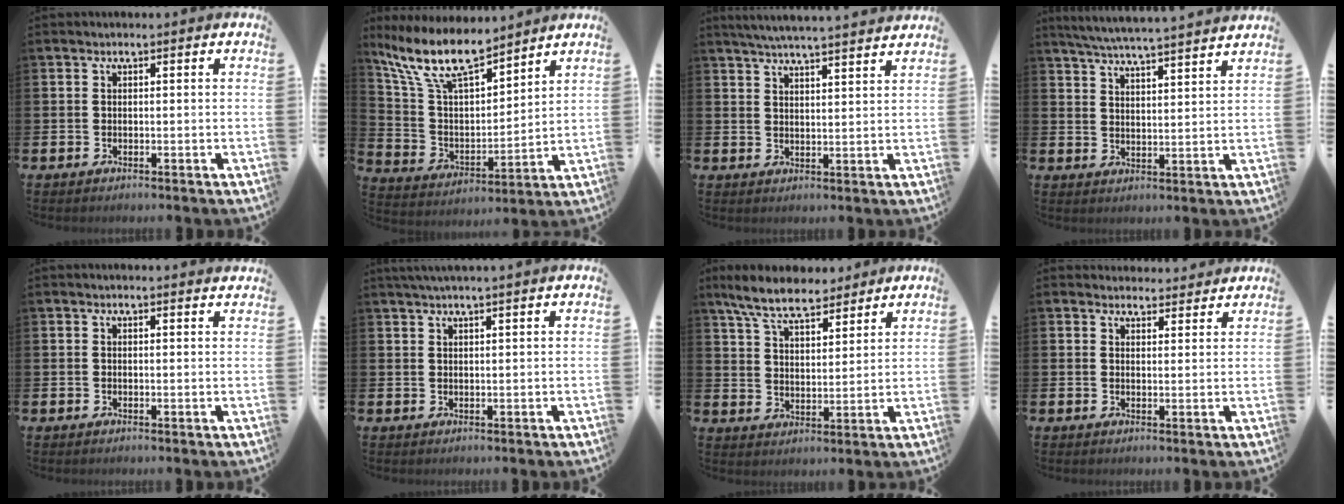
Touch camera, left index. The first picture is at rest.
{"total": 11.0, "force": [9.2, 2.8, 5.4], "torque": [-0.148, -0.045, 0.164]}
{"total": 5.2, "force": [5.1, -0.6, 1.0], "torque": [-0.037, -0.025, 0.091]}
{"total": 5.7, "force": [5.6, -0.5, 1.2], "torque": [-0.042, -0.037, 0.098]}
{"total": 0.8, "force": [0.8, 0.0, 0.1], "torque": [0.009, -0.005, 0.013]}
{"total": 2.0, "force": [1.9, -0.4, 0.7], "torque": [-0.017, -0.002, 0.036]}
{"total": 8.3, "force": [7.4, 2.2, 3.1], "torque": [-0.091, -0.021, 0.137]}
{"total": 3.0, "force": [2.9, 0.8, -0.2], "torque": [0.006, -0.017, 0.052]}